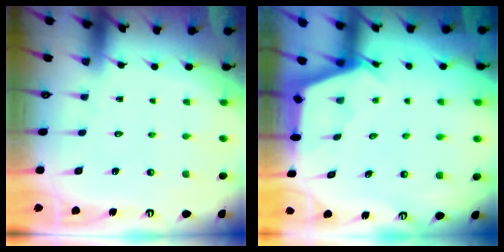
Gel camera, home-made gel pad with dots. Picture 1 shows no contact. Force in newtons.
{"total": 2.7, "press": 2.7, "slide": 0.3}